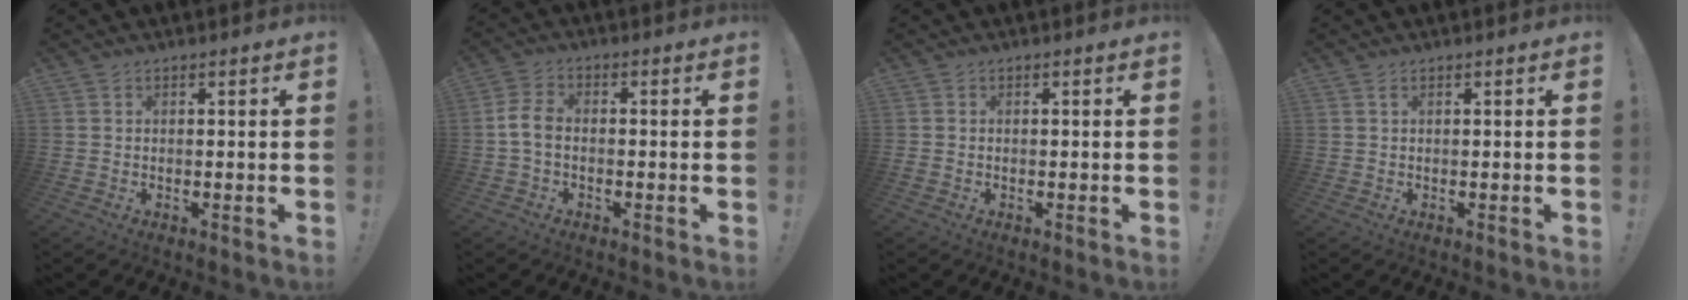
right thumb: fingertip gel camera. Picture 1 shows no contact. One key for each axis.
{"total": 5.3, "fx": -1.0, "fy": 3.3, "fz": 4.0, "tx": -0.088, "ty": 0.008, "tz": -0.017}
{"total": 0.0}
{"total": 0.9, "fx": 0.3, "fy": 0.2, "fz": 0.8, "tx": -0.016, "ty": 0.001, "tz": 0.005}